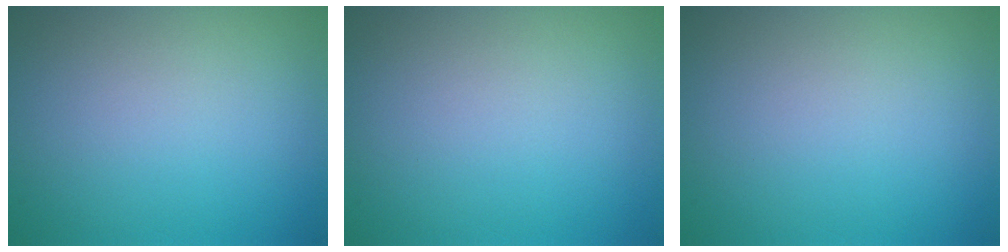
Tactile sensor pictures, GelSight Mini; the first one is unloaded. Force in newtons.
{"total": 0.0}
{"total": 0.0}